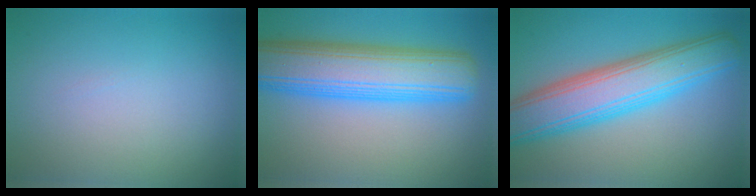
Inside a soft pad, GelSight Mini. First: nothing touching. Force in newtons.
{"total": 10.1, "press": 10.0, "slide": 0.4}
{"total": 8.6, "press": 8.6, "slide": 0.1}